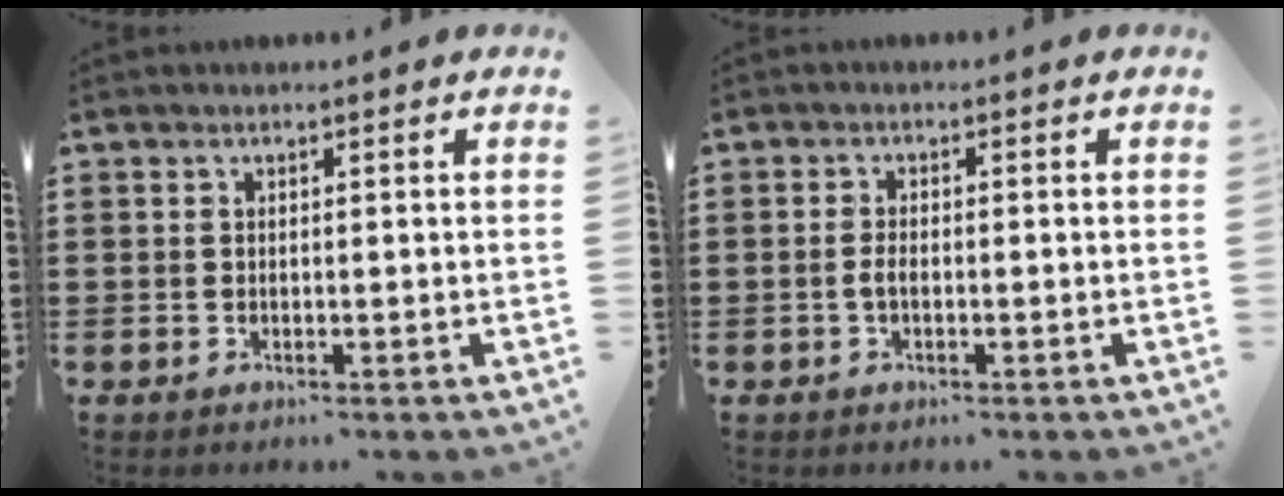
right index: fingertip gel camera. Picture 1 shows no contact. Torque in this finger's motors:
{"motor_torque": [-0.02, 0.05, 0.16, 0.07]}